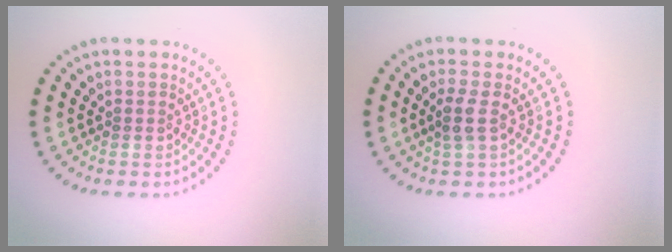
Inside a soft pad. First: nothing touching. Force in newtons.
{"total": 1.7, "press": 1.5, "slide": 0.8}